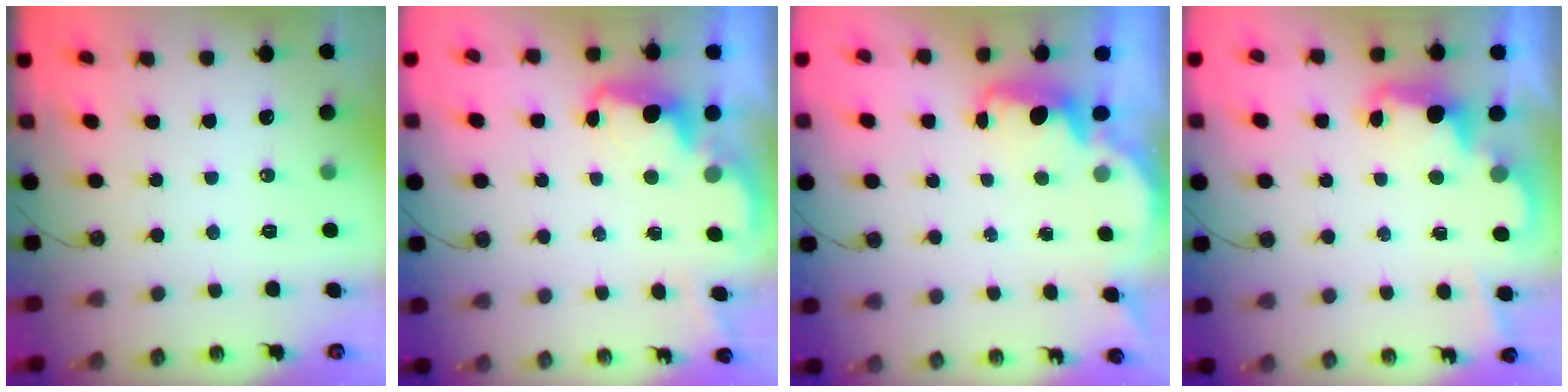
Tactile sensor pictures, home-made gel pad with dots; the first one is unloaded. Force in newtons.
{"total": 2.5, "press": 2.4, "slide": 0.5}
{"total": 2.2, "press": 2.1, "slide": 0.6}
{"total": 2.5, "press": 2.4, "slide": 0.6}